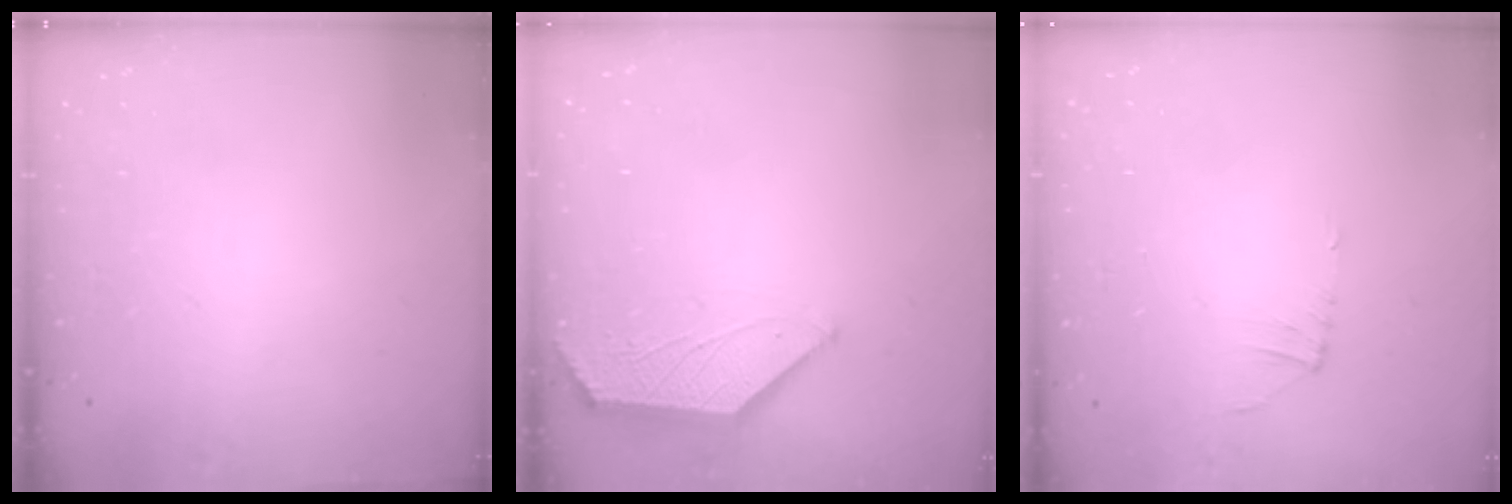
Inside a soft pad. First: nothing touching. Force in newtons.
{"total": 1.6, "press": 1.5, "slide": 0.4}
{"total": 0.5, "press": 0.4, "slide": 0.4}